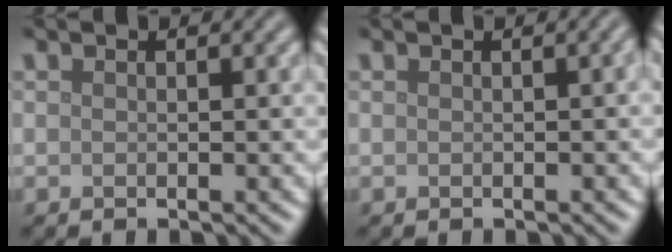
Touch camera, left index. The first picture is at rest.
{"total": 1.0, "force": [-0.1, 0.3, 1.0], "torque": [-0.009, 0.005, 0.001]}